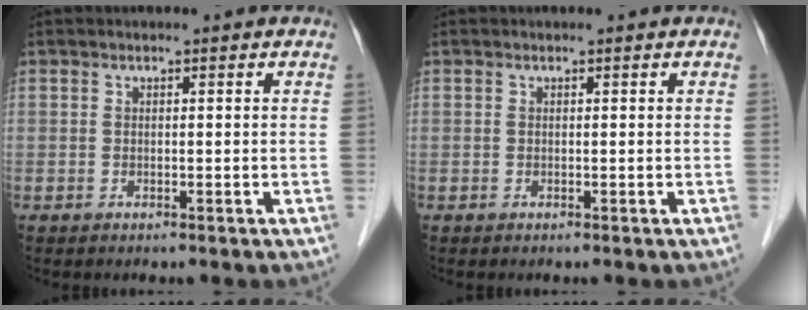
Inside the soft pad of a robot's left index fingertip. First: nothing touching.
{"total": 0.0}